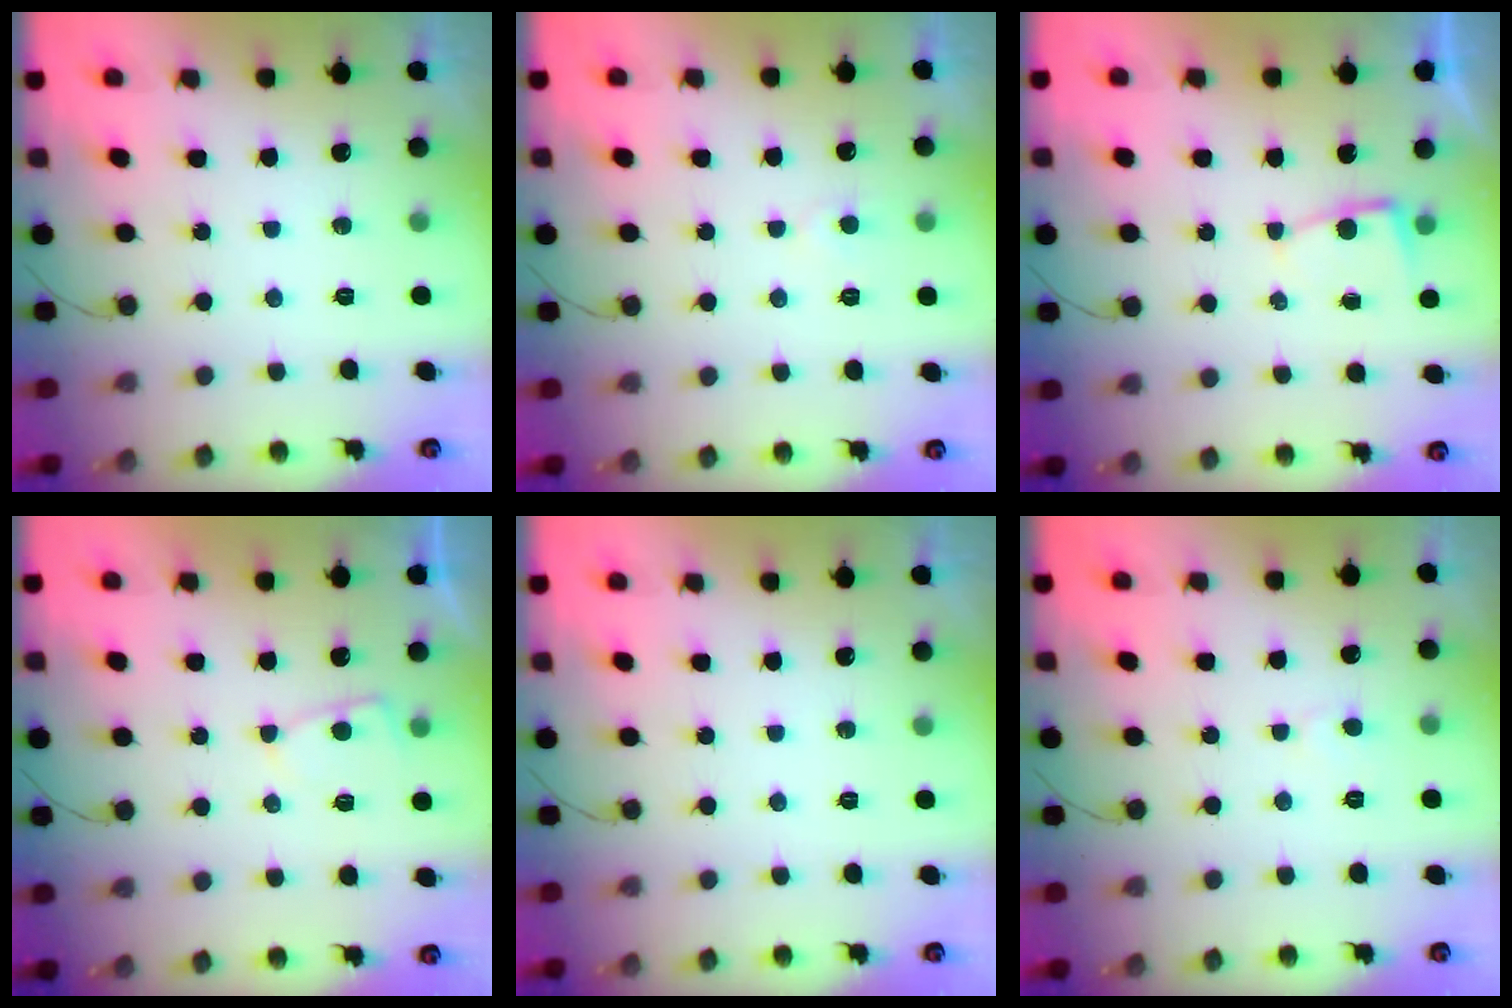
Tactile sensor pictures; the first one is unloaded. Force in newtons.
{"total": 3.2, "press": 3.2, "slide": 0.3}
{"total": 2.4, "press": 2.4, "slide": 0.3}
{"total": 4.4, "press": 4.4, "slide": 0.5}
{"total": 0.0}
{"total": 2.8, "press": 2.8, "slide": 0.3}